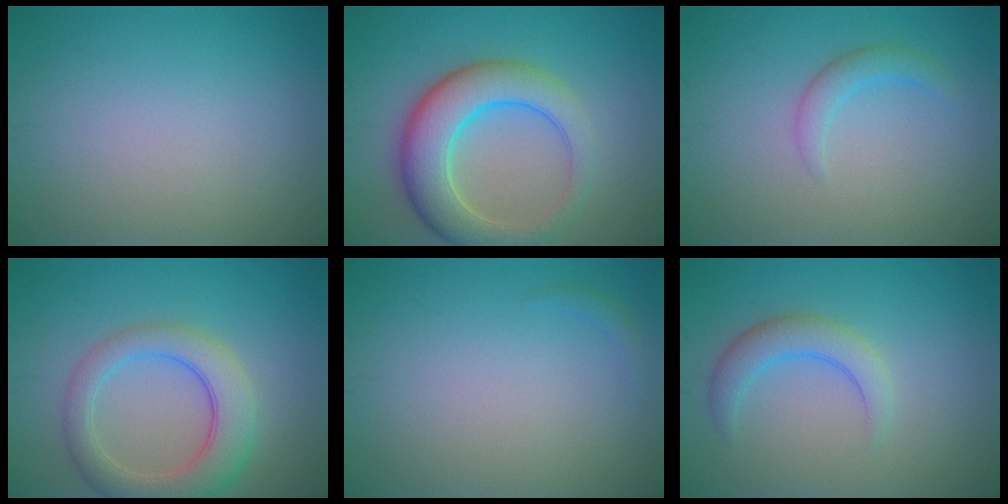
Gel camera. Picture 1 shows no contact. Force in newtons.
{"total": 7.3, "press": 7.3, "slide": 0.4}
{"total": 1.8, "press": 1.8, "slide": 0.0}
{"total": 5.9, "press": 5.8, "slide": 0.4}
{"total": 0.7, "press": 0.7, "slide": 0.1}
{"total": 3.0, "press": 2.9, "slide": 0.2}